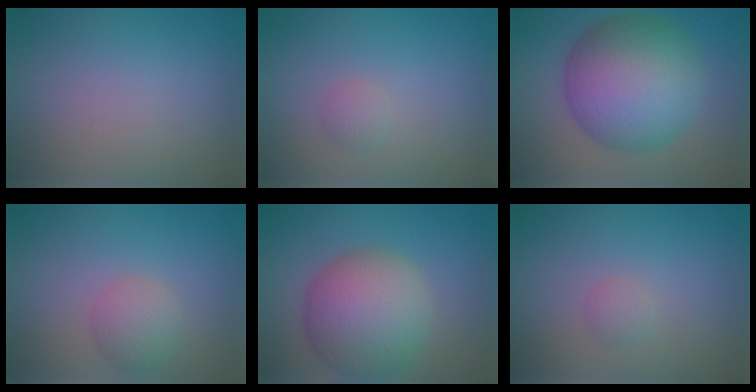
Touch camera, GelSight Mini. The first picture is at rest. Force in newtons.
{"total": 1.0, "press": 1.0, "slide": 0.0}
{"total": 12.8, "press": 12.8, "slide": 0.3}
{"total": 2.5, "press": 2.5, "slide": 0.1}
{"total": 9.4, "press": 9.3, "slide": 0.2}
{"total": 0.9, "press": 0.9, "slide": 0.0}